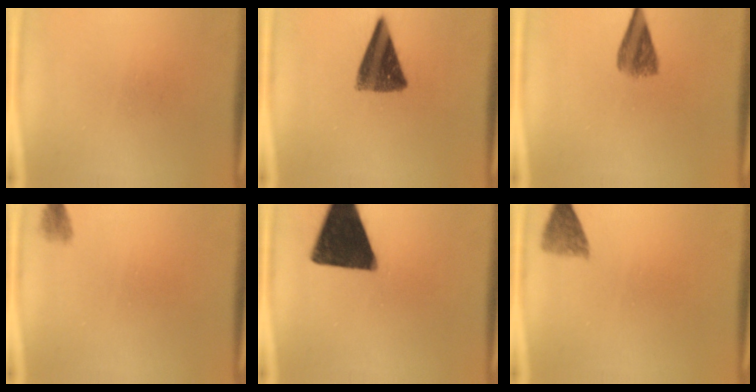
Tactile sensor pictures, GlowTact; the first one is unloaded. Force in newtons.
{"total": 10.6}
{"total": 5.0}
{"total": 1.3}
{"total": 17.2}
{"total": 3.0}